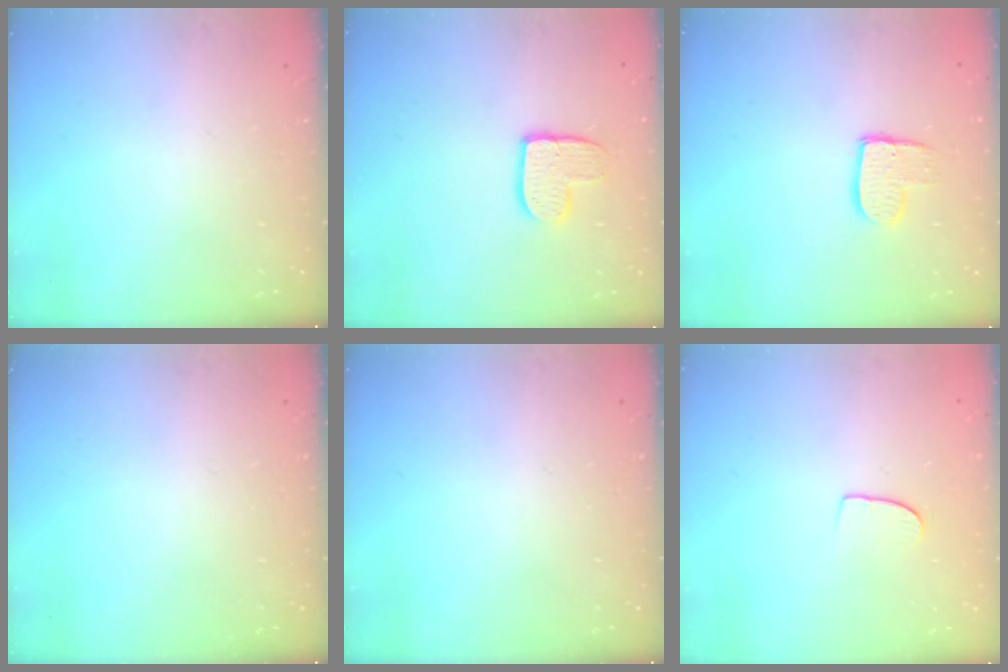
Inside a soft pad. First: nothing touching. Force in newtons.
{"total": 9.5, "press": 9.5, "slide": 0.3}
{"total": 9.0, "press": 9.0, "slide": 0.7}
{"total": 0.0}
{"total": 0.0}
{"total": 6.1, "press": 6.1, "slide": 0.4}